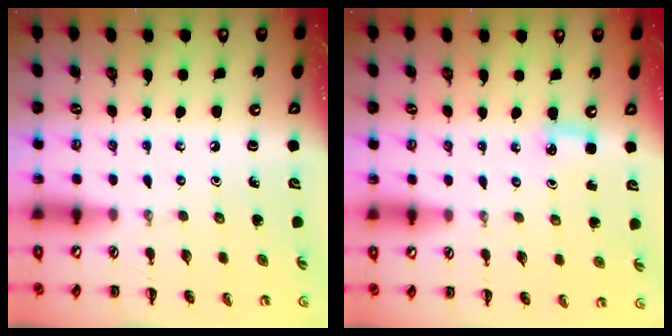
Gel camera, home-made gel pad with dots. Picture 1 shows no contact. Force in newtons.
{"total": 3.6, "press": 3.4, "slide": 1.3}